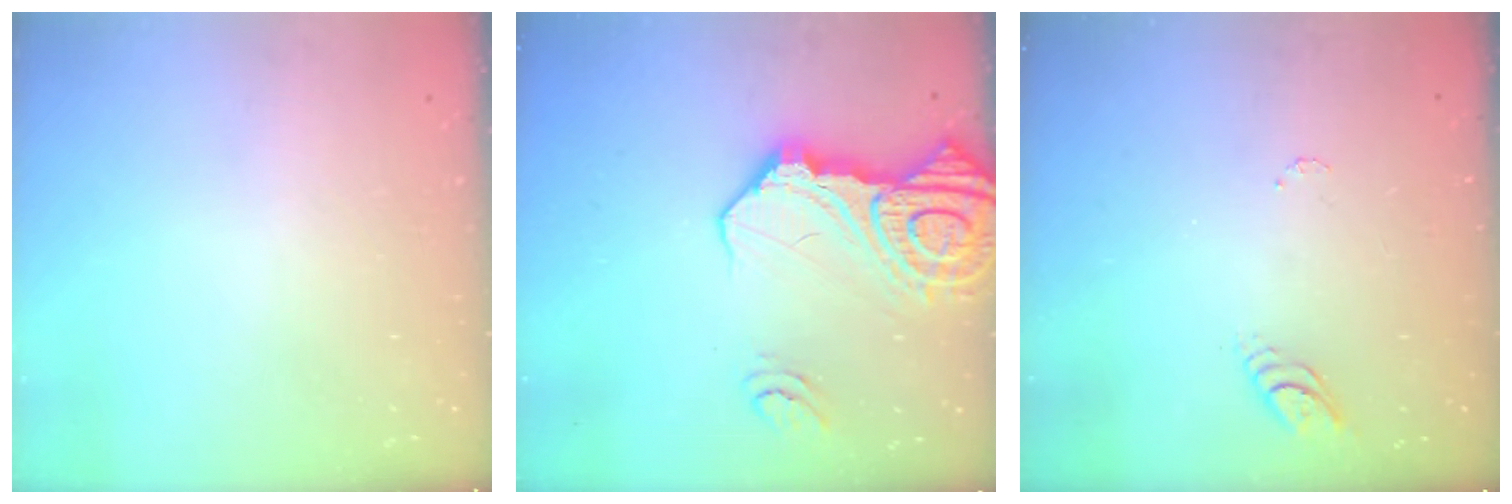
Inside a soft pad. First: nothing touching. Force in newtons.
{"total": 22.2, "press": 22.0, "slide": 2.6}
{"total": 3.8, "press": 3.8, "slide": 0.4}